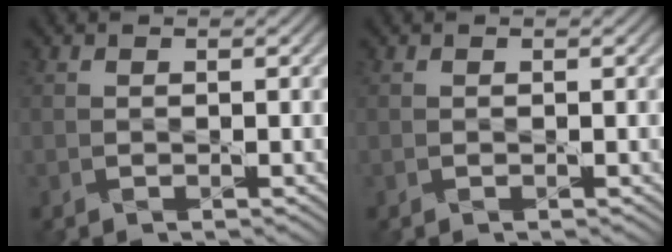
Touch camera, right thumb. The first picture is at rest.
{"total": 0.0}